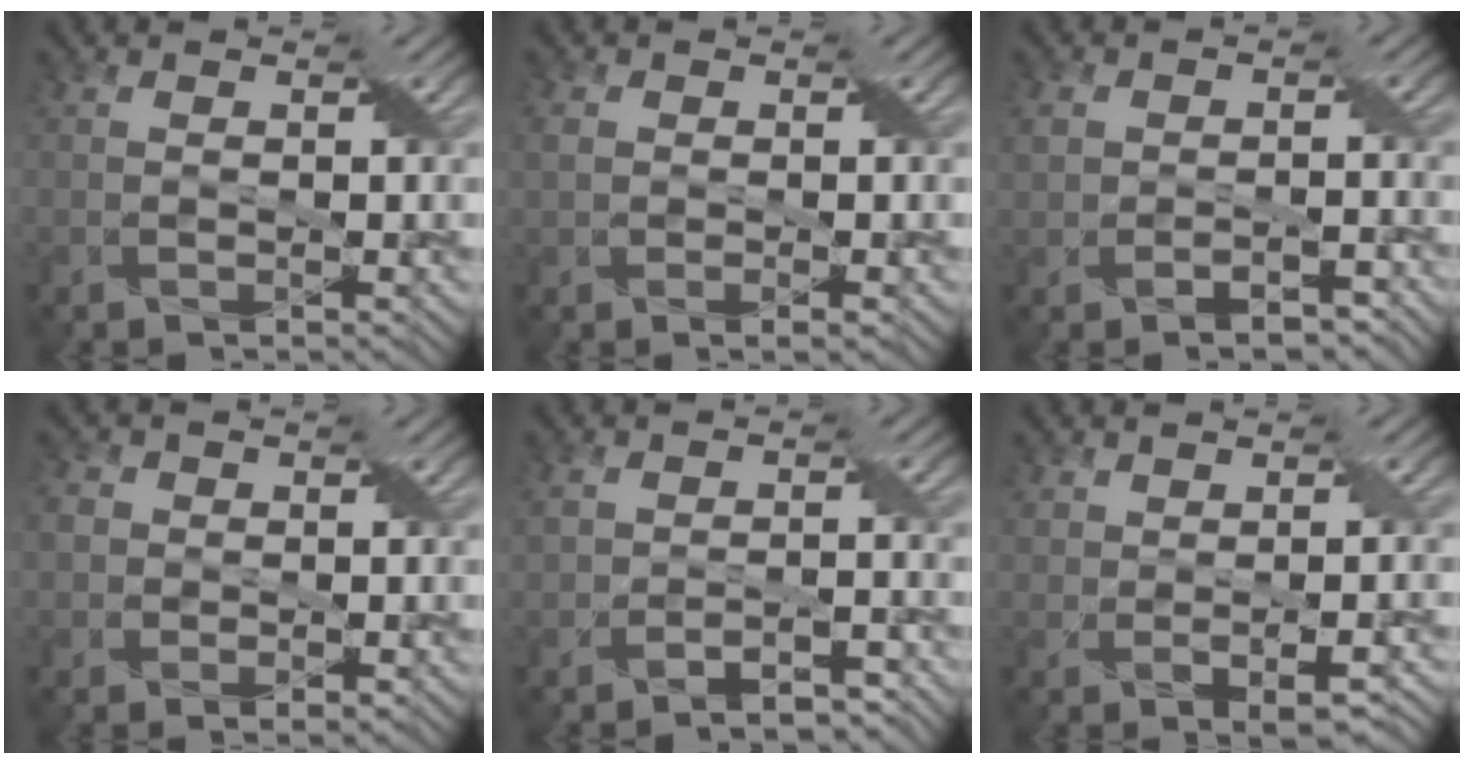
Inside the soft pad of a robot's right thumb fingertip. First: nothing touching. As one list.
[{"total": 2.6, "force": [-0.2, 1.7, 1.9], "torque": [-0.039, -0.001, -0.005]}, {"total": 4.3, "force": [-1.8, 3.1, 2.5], "torque": [-0.042, -0.008, -0.030]}, {"total": 4.5, "force": [0.2, 4.0, 2.1], "torque": [-0.055, 0.009, -0.007]}, {"total": 4.0, "force": [-2.6, 2.1, 2.3], "torque": [-0.038, -0.007, -0.044]}, {"total": 4.0, "force": [0.0, 2.6, 3.0], "torque": [-0.055, -0.010, 0.008]}]